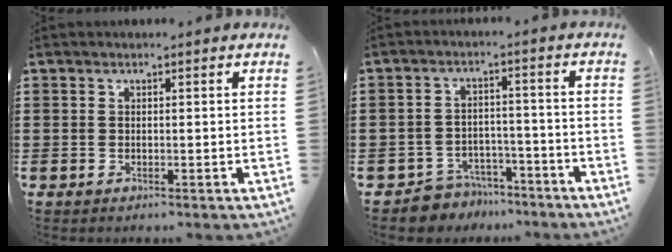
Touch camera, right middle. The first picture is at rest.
{"total": 5.2, "force": [-5.0, 1.3, 0.0], "torque": [-0.011, 0.012, -0.105]}